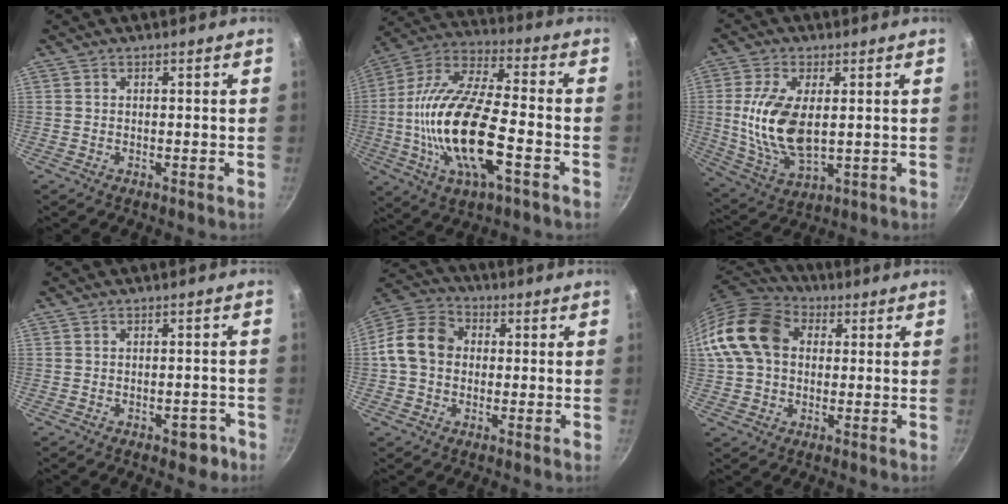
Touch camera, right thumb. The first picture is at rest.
{"total": 21.6, "force": [-5.2, 8.1, 19.4], "torque": [-0.377, 0.026, -0.110]}
{"total": 13.9, "force": [1.2, 7.1, 11.8], "torque": [-0.230, -0.012, 0.029]}
{"total": 3.5, "force": [-2.0, 1.9, 2.2], "torque": [-0.008, 0.022, -0.014]}
{"total": 11.0, "force": [0.1, 8.9, 6.5], "torque": [-0.093, 0.026, -0.020]}
{"total": 15.1, "force": [2.5, 11.3, 9.6], "torque": [-0.164, 0.027, 0.030]}